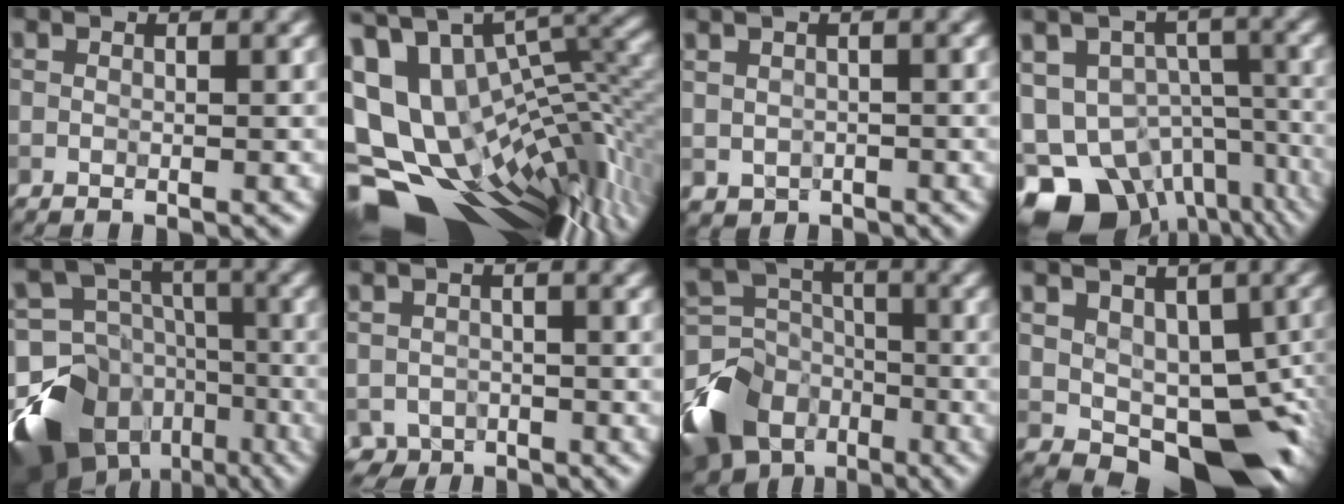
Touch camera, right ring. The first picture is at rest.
{"total": 16.7, "force": [-2.1, 10.1, 13.1], "torque": [-0.219, 0.010, 0.022]}
{"total": 1.8, "force": [0.0, 1.5, 0.9], "torque": [-0.013, -0.010, 0.005]}
{"total": 15.0, "force": [-8.4, 9.5, 8.0], "torque": [-0.159, -0.039, -0.091]}
{"total": 15.0, "force": [-8.2, 11.1, 5.9], "torque": [-0.151, -0.031, -0.108]}
{"total": 2.5, "force": [-1.5, 1.9, 0.6], "torque": [0.000, -0.010, -0.027]}
{"total": 10.3, "force": [-6.2, 7.0, 4.4], "torque": [-0.096, -0.006, -0.118]}
{"total": 9.2, "force": [-1.4, 5.8, 6.9], "torque": [-0.079, -0.016, -0.015]}